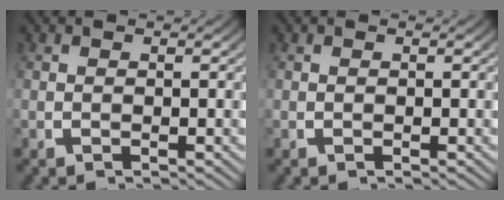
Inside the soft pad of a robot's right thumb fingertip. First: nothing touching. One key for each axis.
{"total": 0.0}